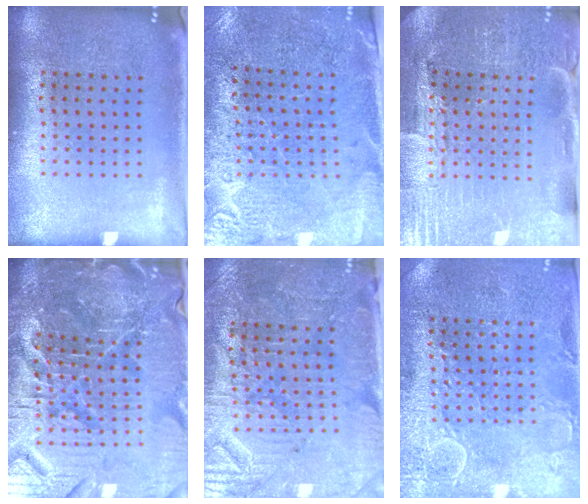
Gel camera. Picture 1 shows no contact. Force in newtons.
{"total": 3.0, "press": 2.9, "slide": 1.0}
{"total": 3.8, "press": 3.7, "slide": 0.8}
{"total": 7.1, "press": 6.3, "slide": 3.2}
{"total": 3.8, "press": 3.5, "slide": 1.3}
{"total": 2.7, "press": 2.6, "slide": 0.7}